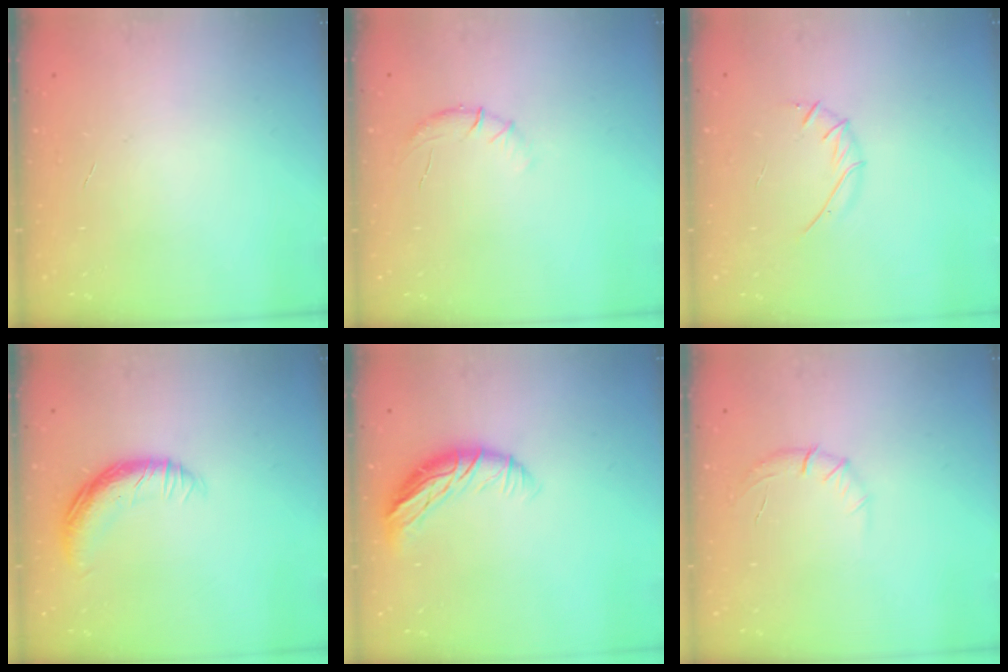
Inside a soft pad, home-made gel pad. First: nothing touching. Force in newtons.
{"total": 7.1, "press": 6.8, "slide": 2.0}
{"total": 4.2, "press": 4.1, "slide": 1.2}
{"total": 12.1, "press": 12.1, "slide": 0.7}
{"total": 9.9, "press": 9.9, "slide": 0.4}
{"total": 5.7, "press": 5.5, "slide": 1.7}